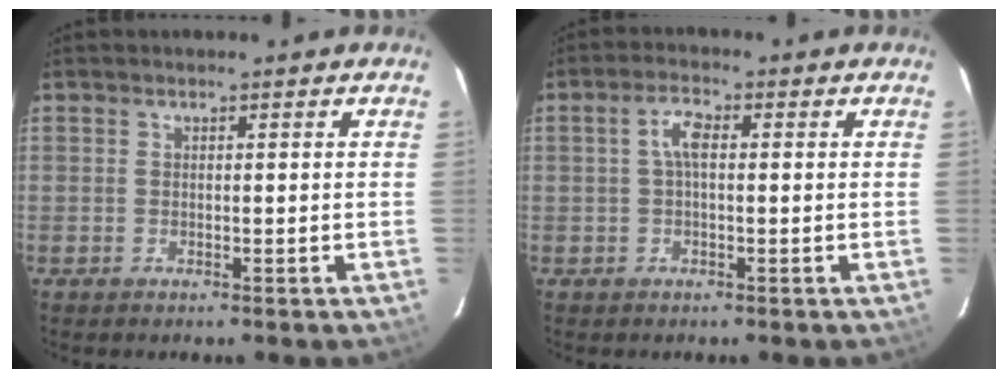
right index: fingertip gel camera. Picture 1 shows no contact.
{"total": 3.7, "force": [0.3, 1.4, 3.4], "torque": [-0.069, 0.010, 0.006]}